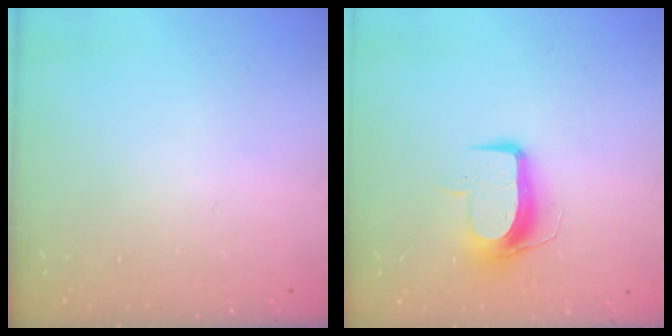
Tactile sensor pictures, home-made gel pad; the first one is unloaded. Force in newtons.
{"total": 9.5, "press": 9.5, "slide": 0.8}